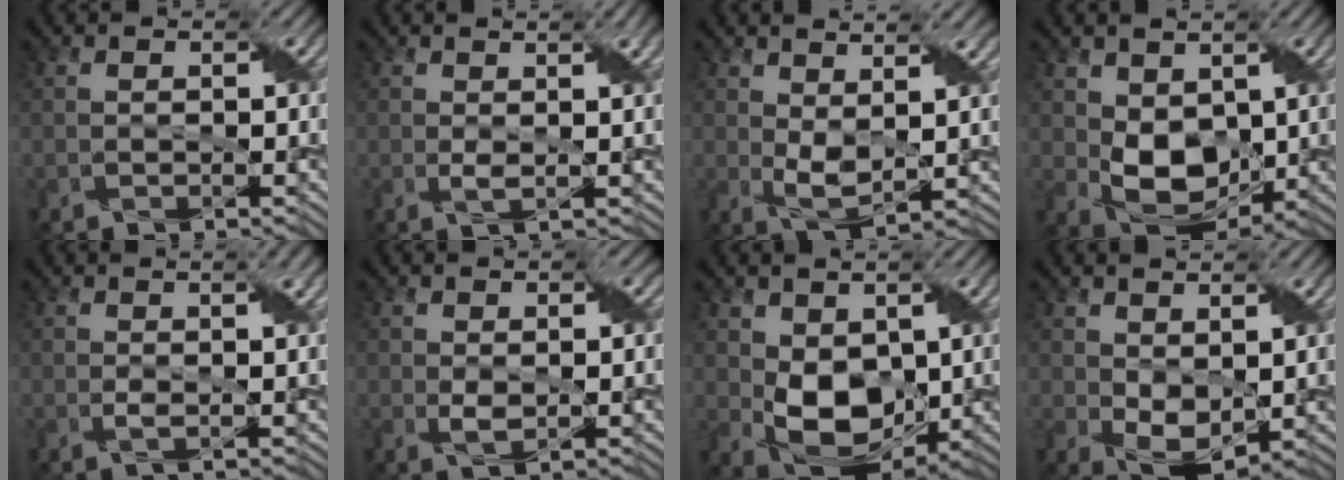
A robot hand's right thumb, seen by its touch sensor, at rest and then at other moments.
{"total": 3.3, "force": [1.0, 0.7, 3.1], "torque": [-0.056, 0.005, 0.017]}
{"total": 4.9, "force": [1.9, 2.1, 4.0], "torque": [-0.089, -0.003, 0.038]}
{"total": 7.4, "force": [1.1, 5.2, 5.2], "torque": [-0.116, -0.013, 0.024]}
{"total": 3.2, "force": [0.8, 0.7, 3.0], "torque": [-0.050, 0.009, 0.012]}
{"total": 2.1, "force": [0.4, 1.2, 1.7], "torque": [-0.035, -0.004, 0.011]}
{"total": 8.2, "force": [0.8, 5.7, 5.8], "torque": [-0.128, -0.015, 0.020]}
{"total": 5.2, "force": [1.0, 3.2, 4.0], "torque": [-0.090, -0.007, 0.021]}